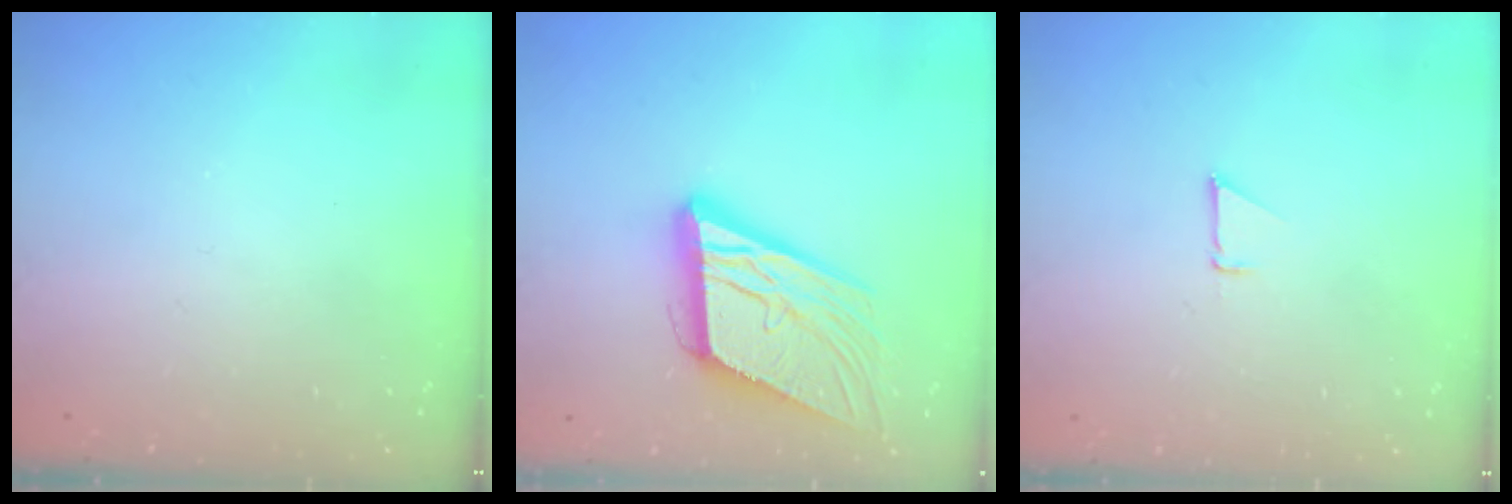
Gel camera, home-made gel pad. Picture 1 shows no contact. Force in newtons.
{"total": 17.9, "press": 17.6, "slide": 3.3}
{"total": 0.9, "press": 0.9, "slide": 0.1}